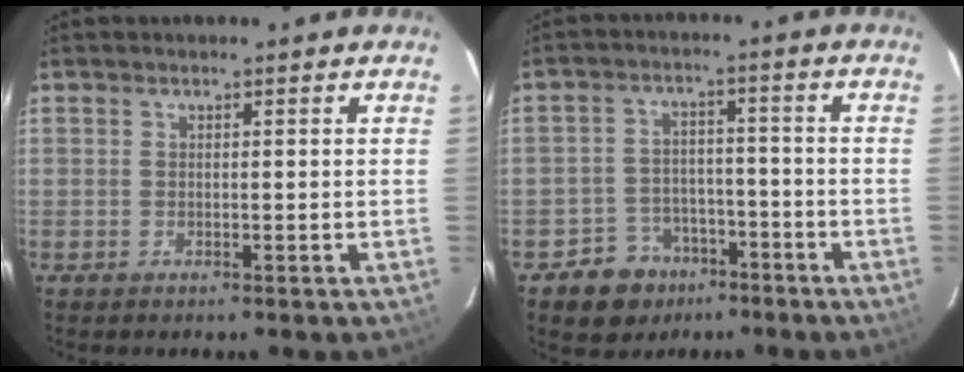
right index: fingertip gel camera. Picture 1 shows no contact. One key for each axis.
{"total": 8.1, "fx": -5.2, "fy": 6.1, "fz": 1.3, "tx": -0.042, "ty": 0.027, "tz": -0.068}